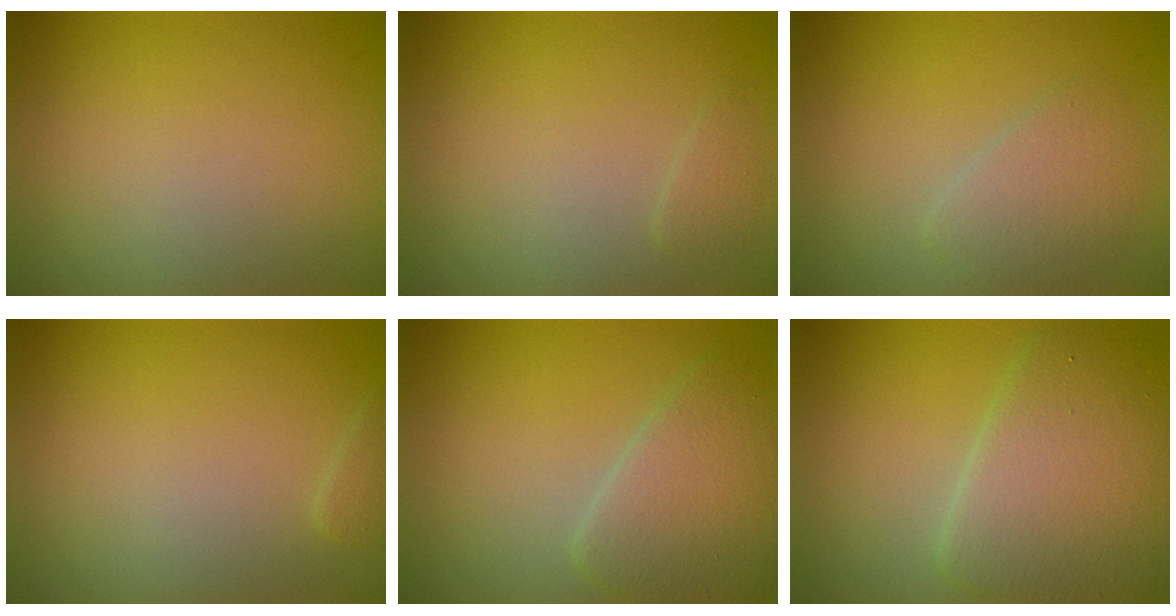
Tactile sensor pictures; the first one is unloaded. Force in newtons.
{"total": 0.8, "press": 0.8, "slide": 0.1}
{"total": 2.5, "press": 2.5, "slide": 0.1}
{"total": 0.6, "press": 0.6, "slide": 0.1}
{"total": 4.7, "press": 4.7, "slide": 0.2}
{"total": 7.6, "press": 7.6, "slide": 0.3}